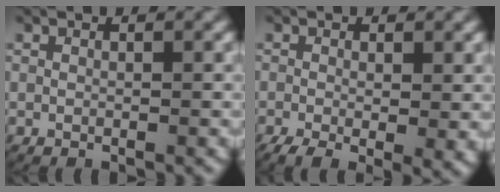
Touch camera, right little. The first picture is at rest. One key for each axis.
{"total": 3.5, "fx": -1.5, "fy": 1.5, "fz": 2.8, "tx": -0.048, "ty": -0.022, "tz": -0.015}